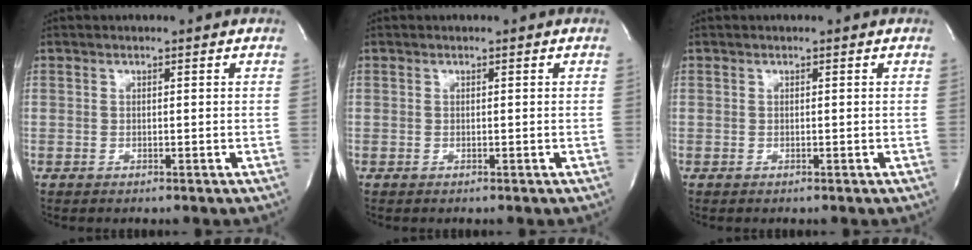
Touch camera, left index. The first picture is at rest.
{"total": 0.0}
{"total": 0.0}